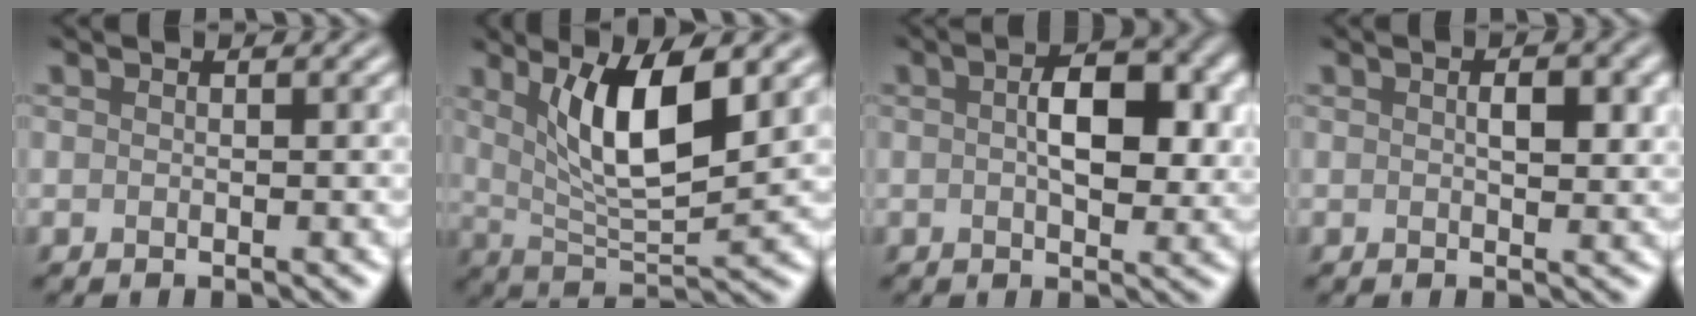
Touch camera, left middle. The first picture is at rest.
{"total": 7.6, "force": [2.5, 2.3, 6.8], "torque": [-0.117, -0.017, 0.049]}
{"total": 5.5, "force": [0.6, 2.7, 4.7], "torque": [-0.071, -0.002, 0.006]}
{"total": 2.6, "force": [0.5, 1.1, 2.3], "torque": [-0.033, -0.004, 0.009]}